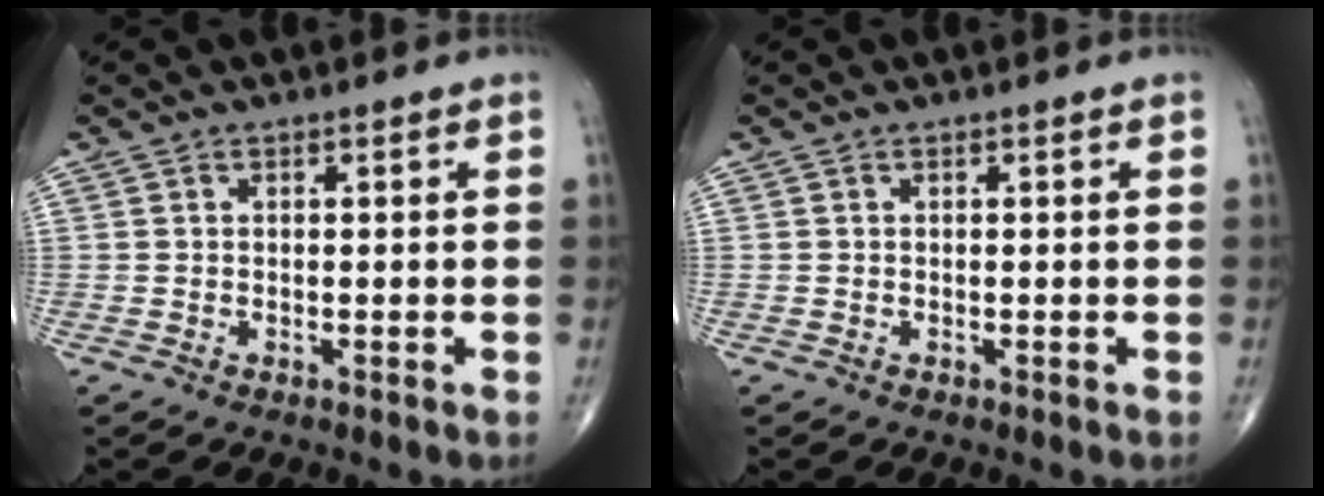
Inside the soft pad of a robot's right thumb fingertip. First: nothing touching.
{"total": 0.0}